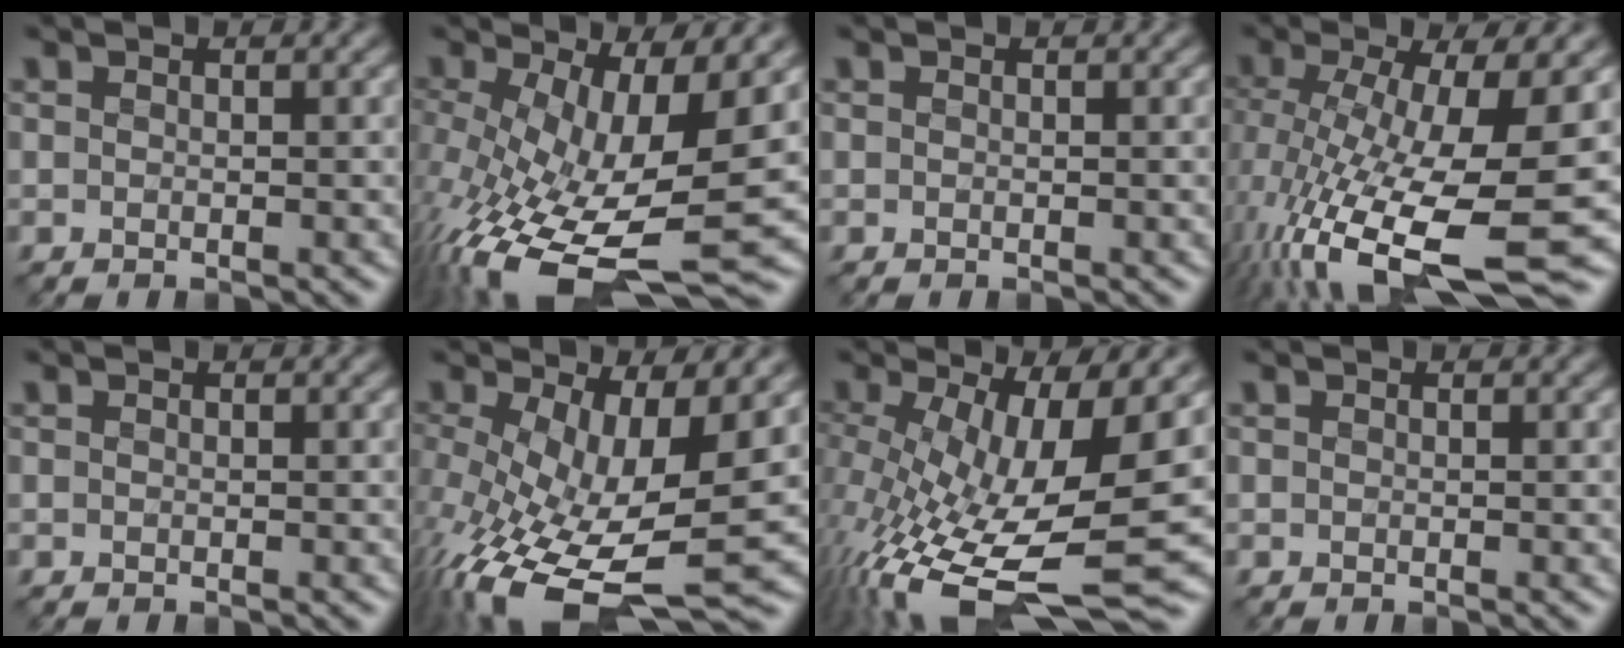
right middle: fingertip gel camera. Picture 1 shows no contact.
{"total": 12.9, "force": [-2.9, 4.7, 11.7], "torque": [-0.217, -0.024, -0.045]}
{"total": 0.0}
{"total": 12.9, "force": [-3.0, 4.4, 11.7], "torque": [-0.226, -0.028, -0.043]}
{"total": 0.0}
{"total": 11.3, "force": [-2.4, 4.3, 10.2], "torque": [-0.197, -0.030, -0.035]}
{"total": 14.4, "force": [-3.6, 5.0, 13.0], "torque": [-0.242, -0.022, -0.058]}
{"total": 0.0}